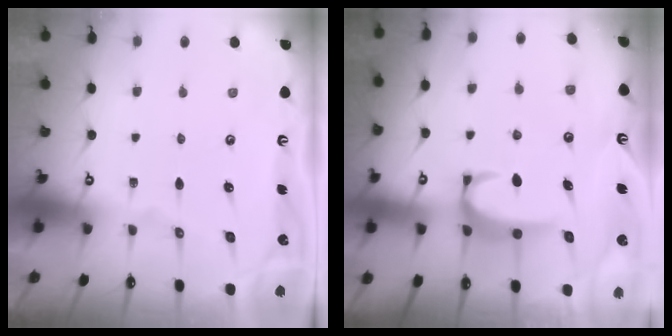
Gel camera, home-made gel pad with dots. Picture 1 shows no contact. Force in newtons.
{"total": 3.1, "press": 3.1, "slide": 0.4}